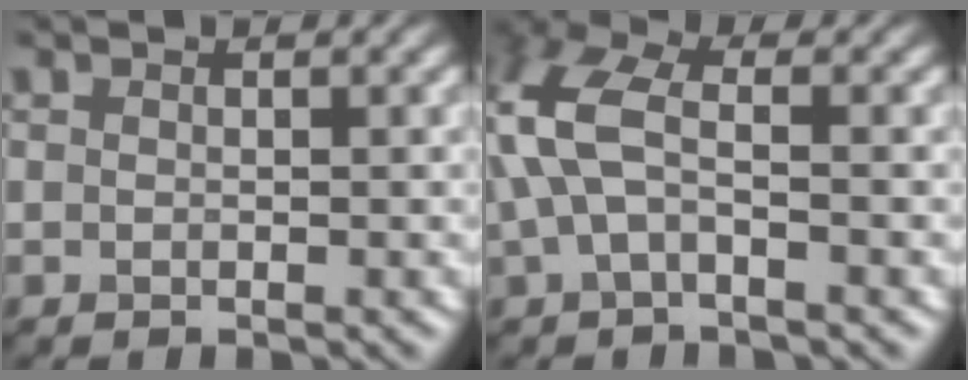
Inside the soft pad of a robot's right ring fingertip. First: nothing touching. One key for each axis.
{"total": 5.3, "fx": 0.2, "fy": 2.7, "fz": 4.6, "tx": -0.117, "ty": 0.016, "tz": -0.006}